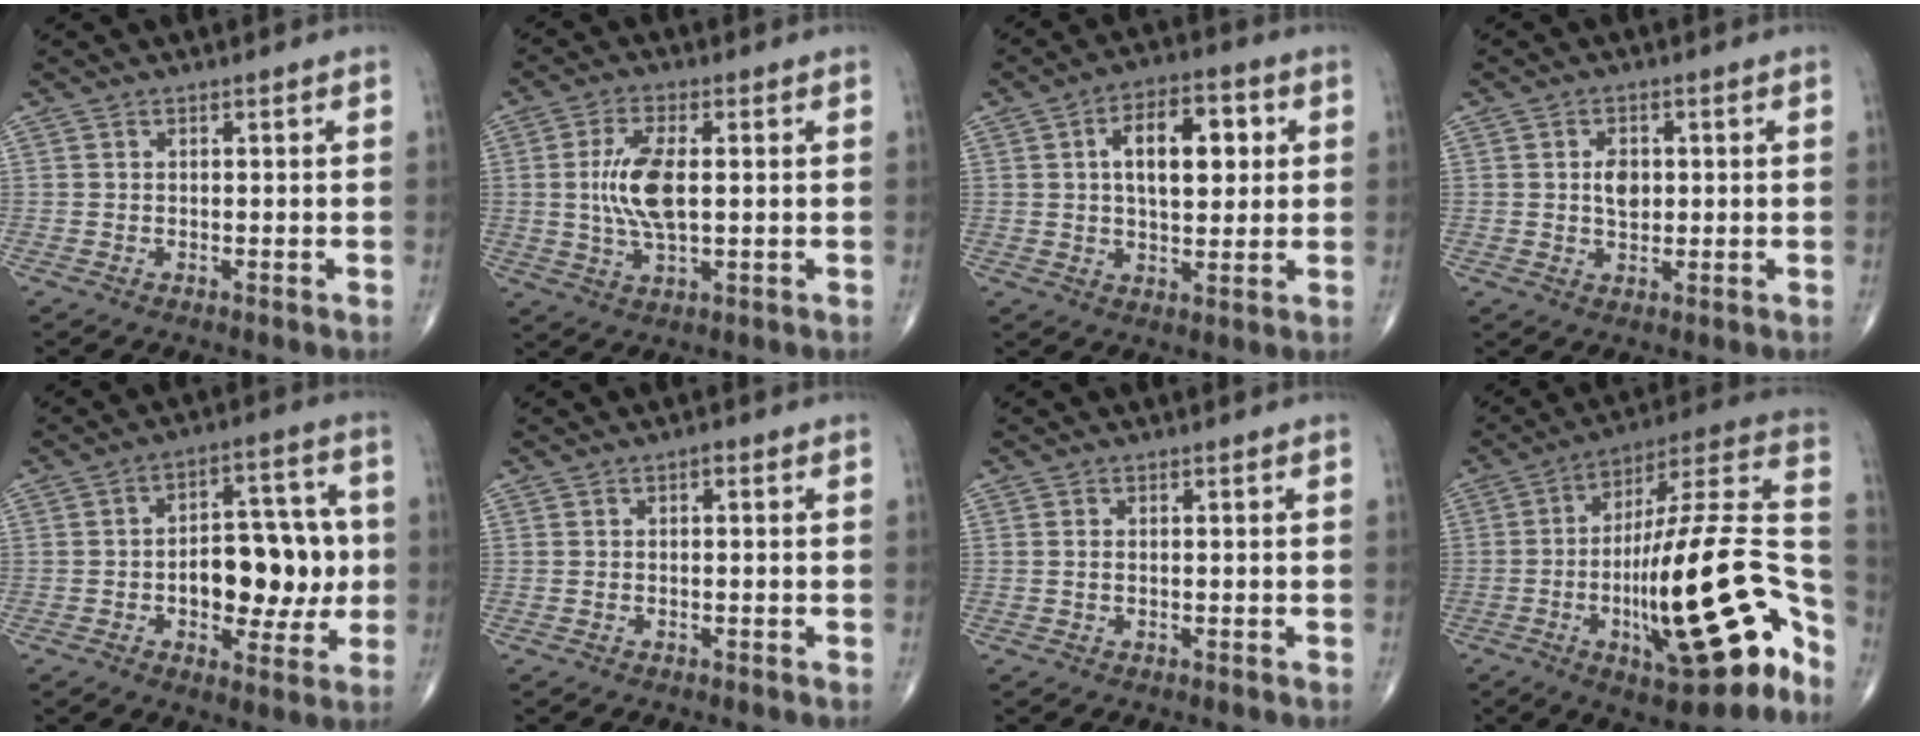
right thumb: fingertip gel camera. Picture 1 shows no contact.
{"total": 9.4, "force": [0.6, 3.9, 8.5], "torque": [-0.178, -0.005, 0.013]}
{"total": 12.3, "force": [2.7, 6.5, 10.1], "torque": [-0.127, 0.006, 0.039]}
{"total": 4.2, "force": [0.5, 2.8, 3.1], "torque": [-0.040, -0.002, 0.008]}
{"total": 15.4, "force": [-1.4, 8.6, 12.8], "torque": [-0.138, 0.031, -0.016]}
{"total": 0.6, "force": [0.1, 0.3, 0.5], "torque": [-0.003, 0.003, -0.003]}
{"total": 0.6, "force": [0.0, 0.3, 0.5], "torque": [-0.009, 0.002, 0.000]}
{"total": 27.9, "force": [-9.9, 7.7, 24.9], "torque": [-0.345, 0.056, -0.146]}